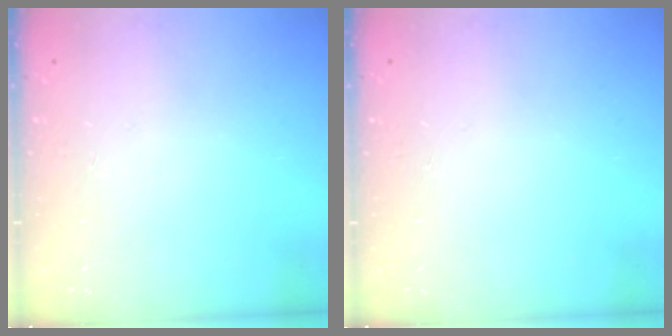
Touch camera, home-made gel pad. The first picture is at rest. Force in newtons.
{"total": 0.0}